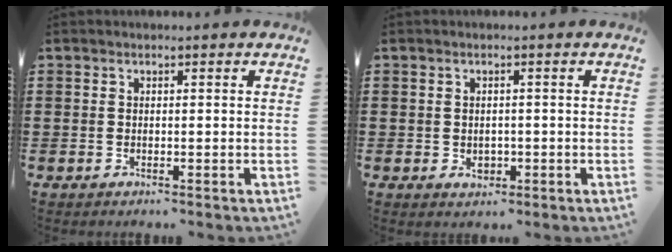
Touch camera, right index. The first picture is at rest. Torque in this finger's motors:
{"motor_torque": [-0.16, 0.52, 0.00, 0.00]}